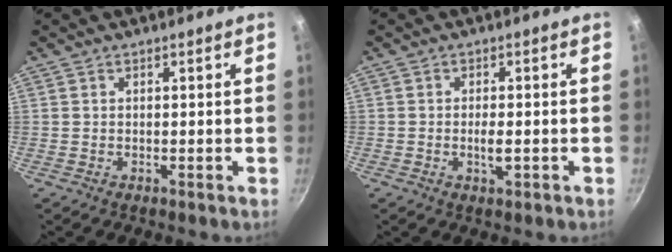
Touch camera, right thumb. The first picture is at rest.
{"total": 2.7, "force": [-0.7, 1.2, 2.3], "torque": [-0.041, 0.000, -0.011]}